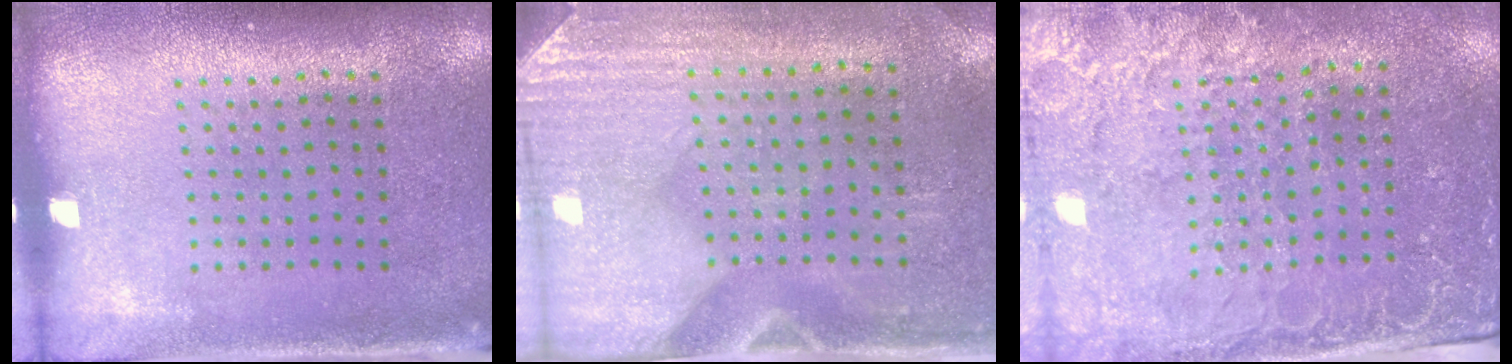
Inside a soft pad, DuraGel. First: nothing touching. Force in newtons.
{"total": 3.0, "press": 2.6, "slide": 1.5}
{"total": 3.1, "press": 2.9, "slide": 1.0}